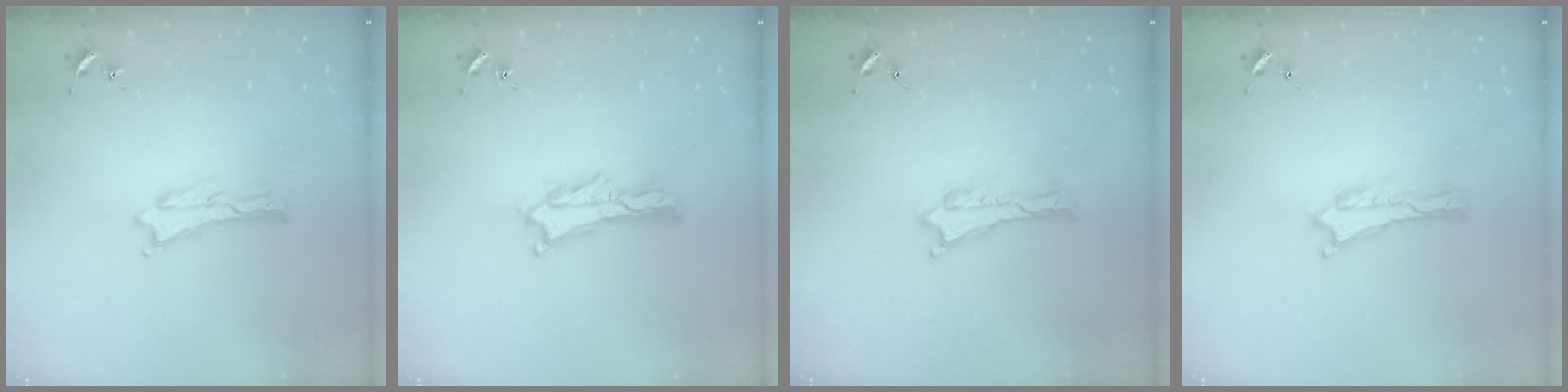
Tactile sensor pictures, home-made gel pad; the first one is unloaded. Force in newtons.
{"total": 2.1, "press": 2.1, "slide": 0.3}
{"total": 0.0}
{"total": 0.0}